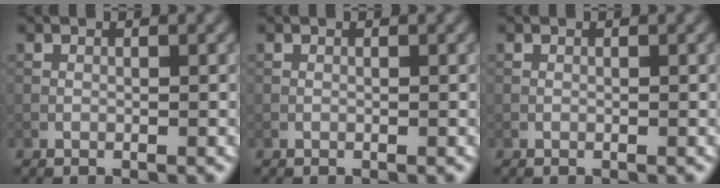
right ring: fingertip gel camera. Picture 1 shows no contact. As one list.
[{"total": 0.0}, {"total": 0.0}]